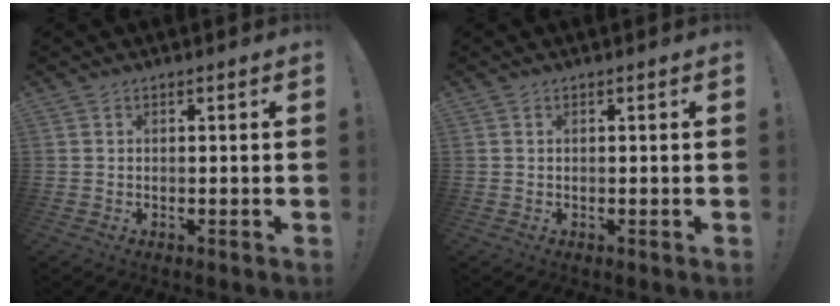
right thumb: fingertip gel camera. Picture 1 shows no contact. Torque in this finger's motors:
{"motor_torque": [-0.21, 0.05, 0.10, 0.01, 0.00]}